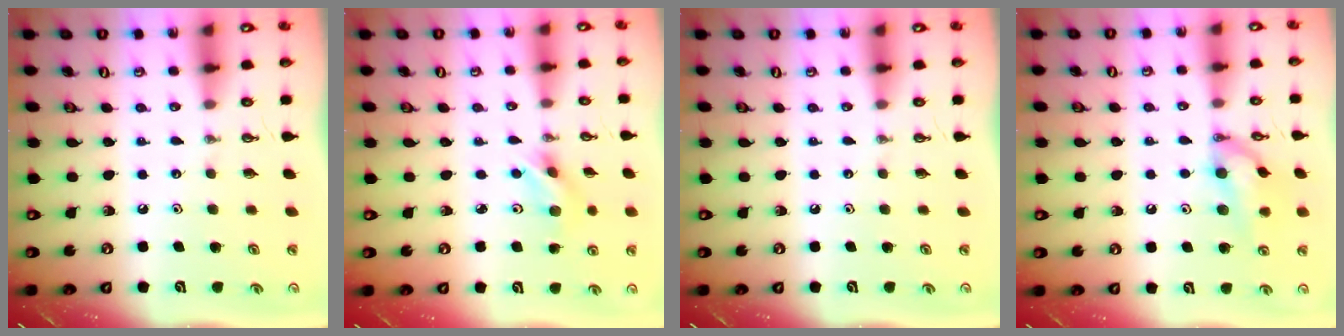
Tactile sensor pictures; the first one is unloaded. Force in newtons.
{"total": 5.5, "press": 3.8, "slide": 4.0}
{"total": 0.0}
{"total": 12.7, "press": 12.3, "slide": 3.2}